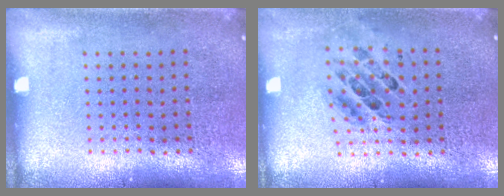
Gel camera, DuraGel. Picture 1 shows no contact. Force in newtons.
{"total": 0.8, "press": 0.7, "slide": 0.1}